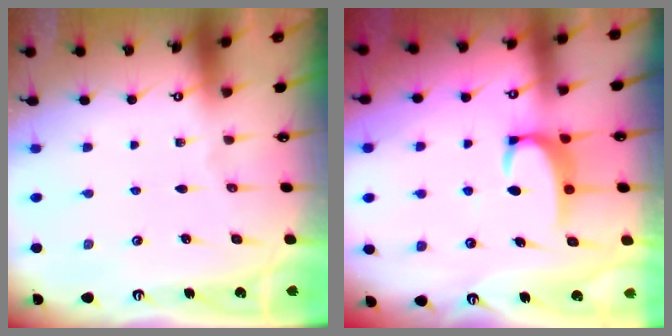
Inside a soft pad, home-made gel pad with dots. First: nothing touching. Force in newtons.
{"total": 3.5, "press": 3.5, "slide": 0.3}